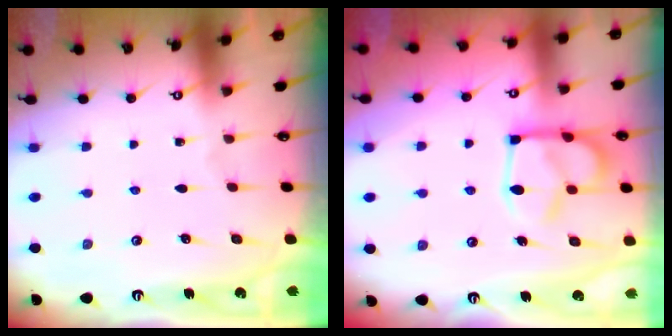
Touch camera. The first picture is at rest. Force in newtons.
{"total": 6.9, "press": 6.8, "slide": 1.3}